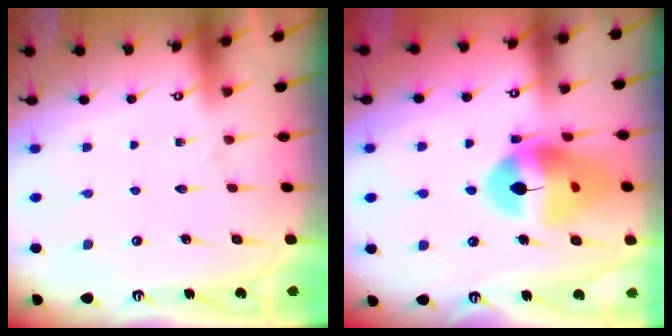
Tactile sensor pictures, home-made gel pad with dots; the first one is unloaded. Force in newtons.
{"total": 16.7, "press": 16.5, "slide": 2.4}